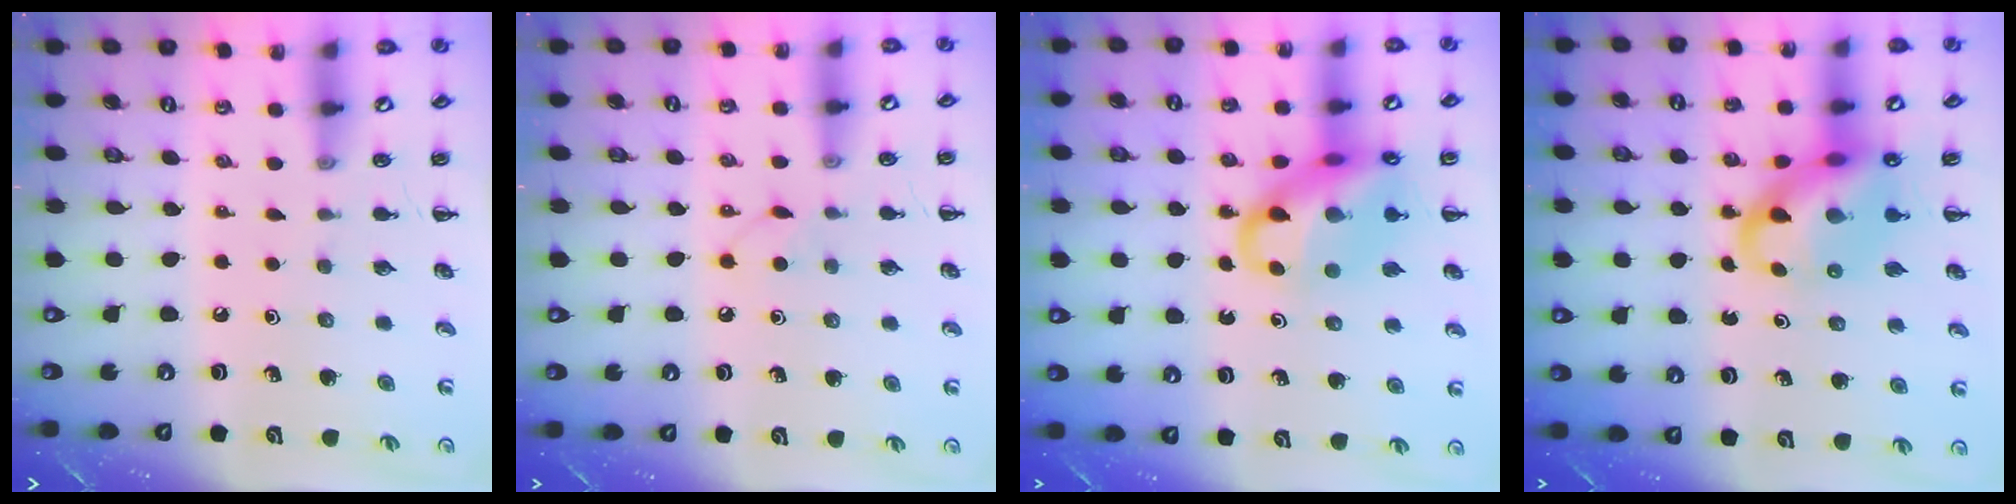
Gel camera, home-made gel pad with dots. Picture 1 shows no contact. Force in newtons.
{"total": 3.3, "press": 3.2, "slide": 0.7}
{"total": 16.9, "press": 16.7, "slide": 2.5}
{"total": 12.5, "press": 11.9, "slide": 3.5}